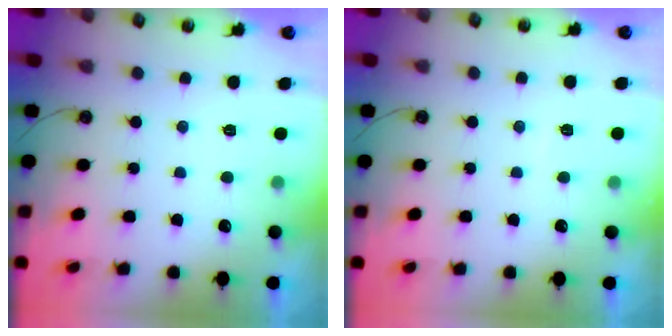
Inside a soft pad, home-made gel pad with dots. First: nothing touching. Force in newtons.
{"total": 2.6, "press": 2.6, "slide": 0.4}